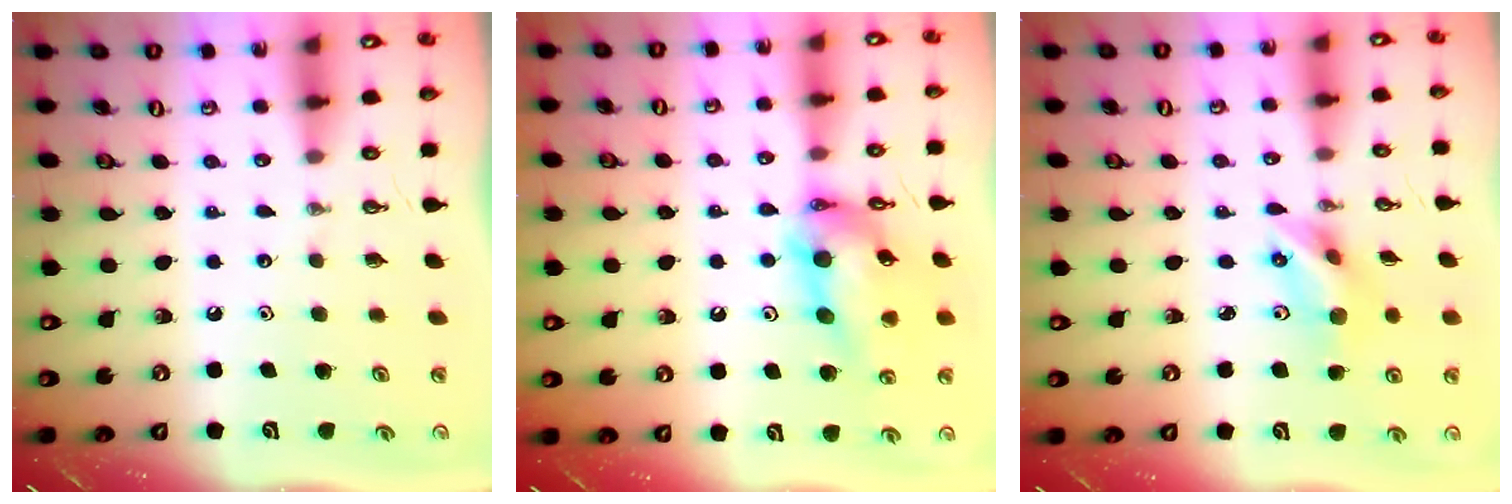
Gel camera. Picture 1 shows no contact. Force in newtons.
{"total": 15.6, "press": 15.5, "slide": 1.2}
{"total": 7.9, "press": 7.4, "slide": 2.8}